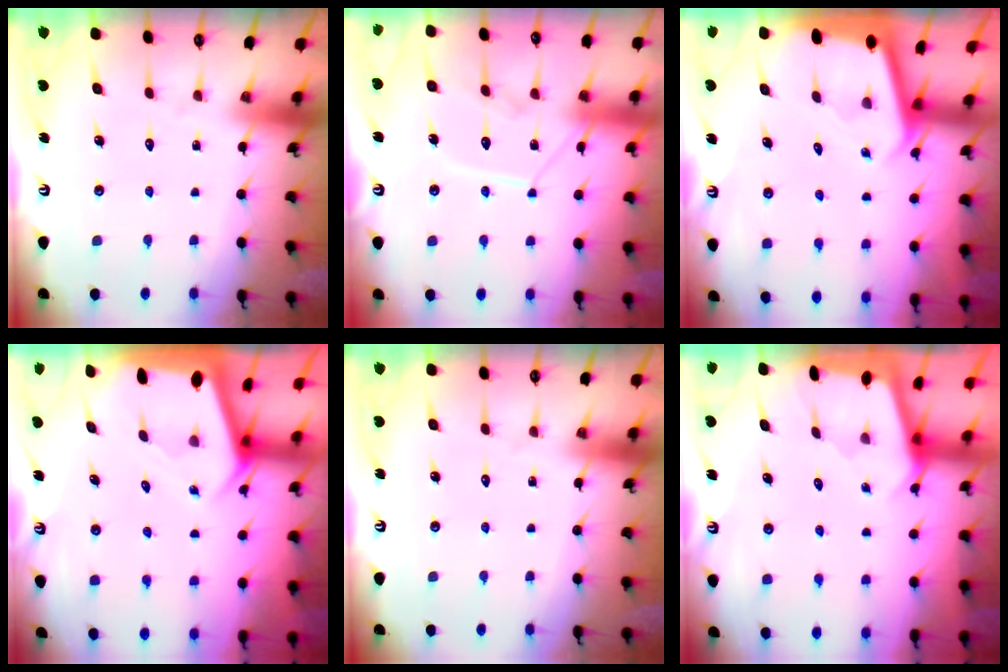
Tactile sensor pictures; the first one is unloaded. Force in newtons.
{"total": 11.6, "press": 11.5, "slide": 1.0}
{"total": 1.9, "press": 1.9, "slide": 0.1}
{"total": 3.2, "press": 3.2, "slide": 0.2}
{"total": 0.0}
{"total": 1.9, "press": 1.9, "slide": 0.1}